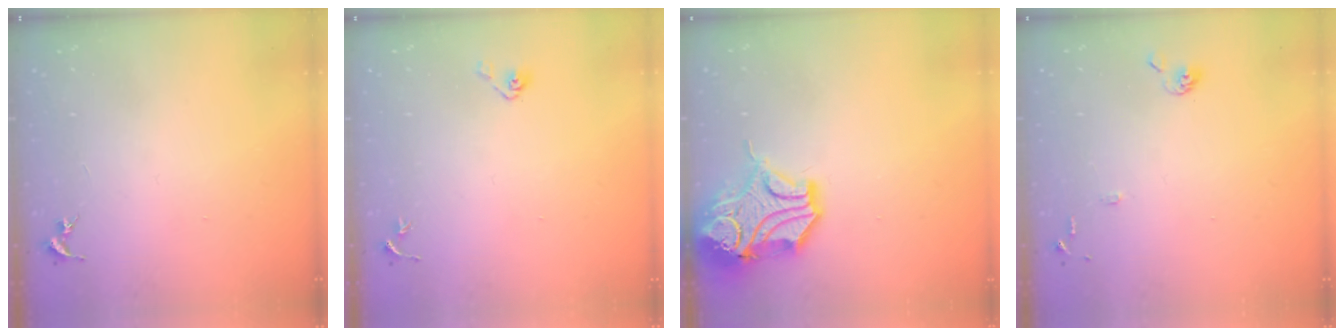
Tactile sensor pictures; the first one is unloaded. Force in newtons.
{"total": 4.0, "press": 3.6, "slide": 1.8}
{"total": 15.9, "press": 15.8, "slide": 2.3}
{"total": 7.0, "press": 7.0, "slide": 0.7}